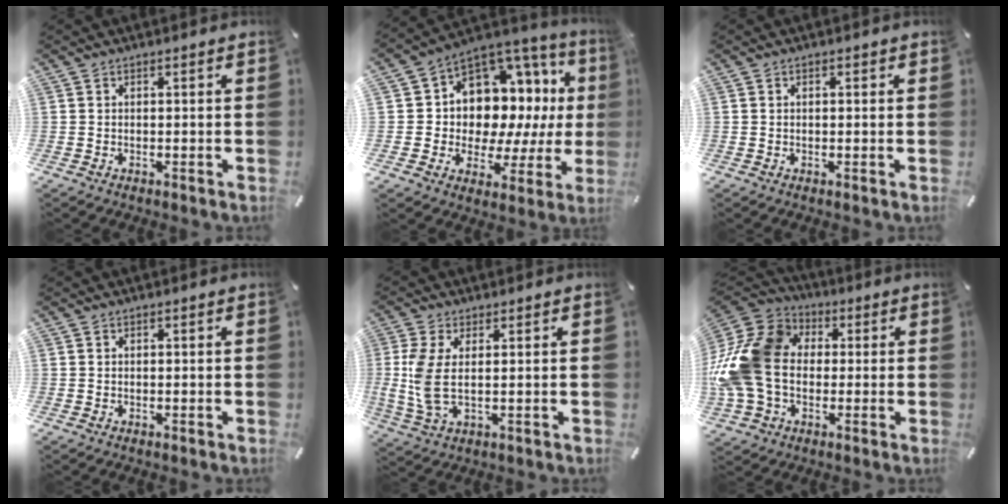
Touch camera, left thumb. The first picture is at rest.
{"total": 11.8, "force": [3.7, 9.6, 5.7], "torque": [-0.086, -0.063, 0.075]}
{"total": 0.8, "force": [0.1, 0.6, 0.5], "torque": [-0.011, 0.005, 0.000]}
{"total": 0.0}
{"total": 8.2, "force": [1.3, 3.3, 7.4], "torque": [-0.169, -0.013, 0.022]}
{"total": 18.4, "force": [-0.7, 15.3, 10.1], "torque": [-0.237, 0.022, -0.009]}